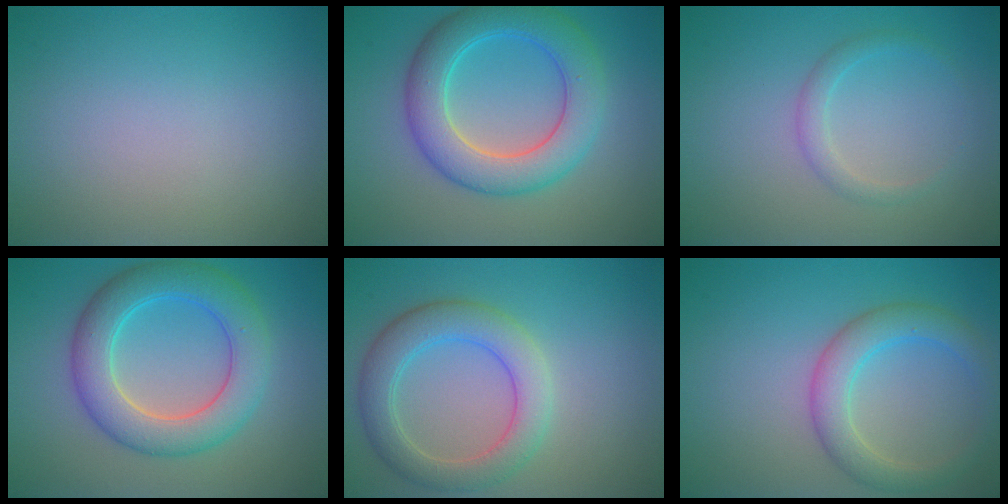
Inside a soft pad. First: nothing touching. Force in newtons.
{"total": 6.7, "press": 6.7, "slide": 0.2}
{"total": 1.6, "press": 1.6, "slide": 0.1}
{"total": 6.6, "press": 6.6, "slide": 0.4}
{"total": 5.0, "press": 5.0, "slide": 0.2}
{"total": 4.0, "press": 4.0, "slide": 0.2}